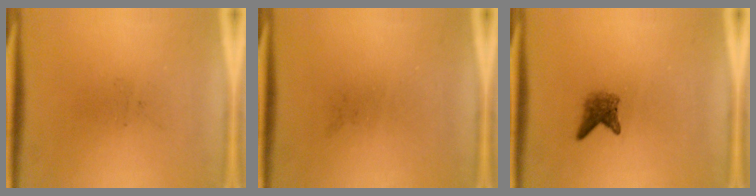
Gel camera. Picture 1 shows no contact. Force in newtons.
{"total": 0.0}
{"total": 2.4}